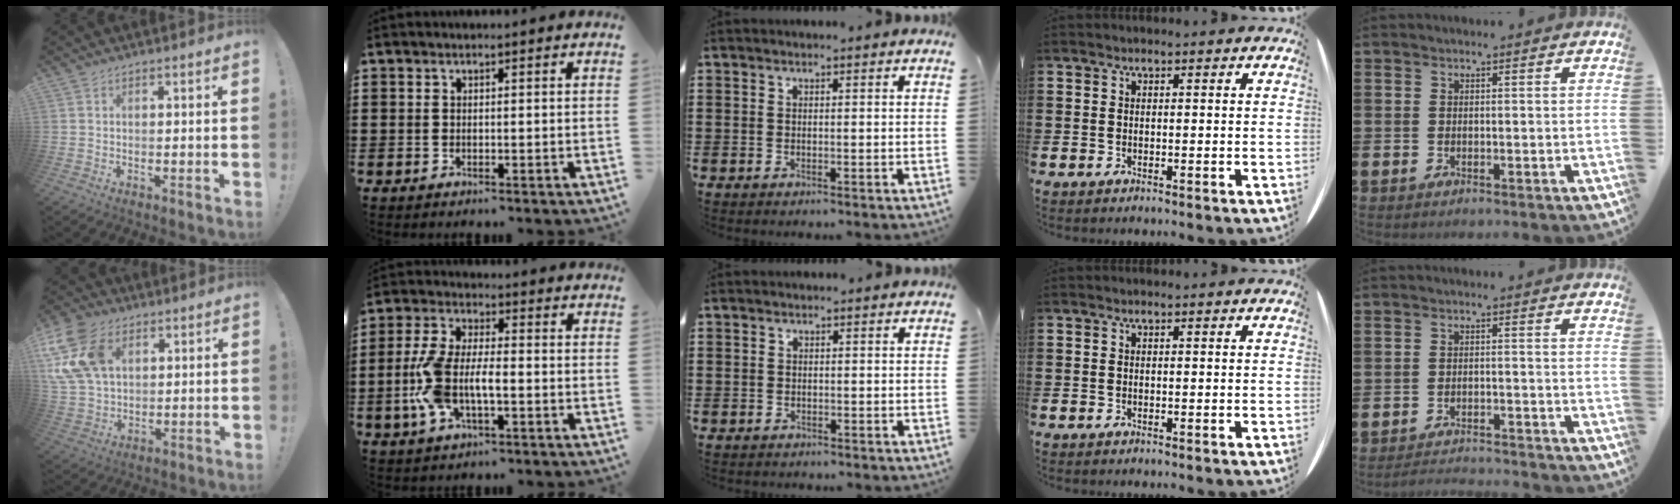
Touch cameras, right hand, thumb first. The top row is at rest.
{"thumb": {"total": 17.0, "force": [6.1, 11.7, 10.7], "torque": [-0.222, -0.018, 0.116]}, "index": {"total": 8.7, "force": [-2.2, 4.0, 7.5], "torque": [-0.190, -0.013, -0.051]}, "middle": {"total": 0.9, "force": [-0.7, 0.6, -0.1], "torque": [0.001, 0.005, -0.016]}, "little": {"total": 2.5, "force": [-2.5, -0.1, 0.0], "torque": [-0.003, 0.003, -0.054]}}